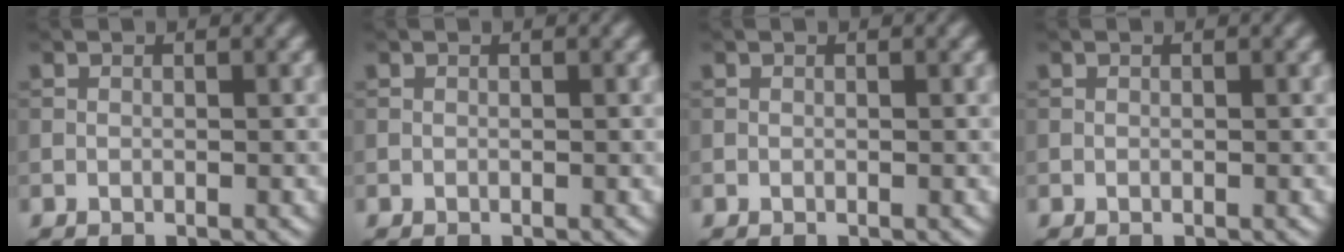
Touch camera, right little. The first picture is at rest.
{"total": 0.0}
{"total": 0.0}
{"total": 0.0}